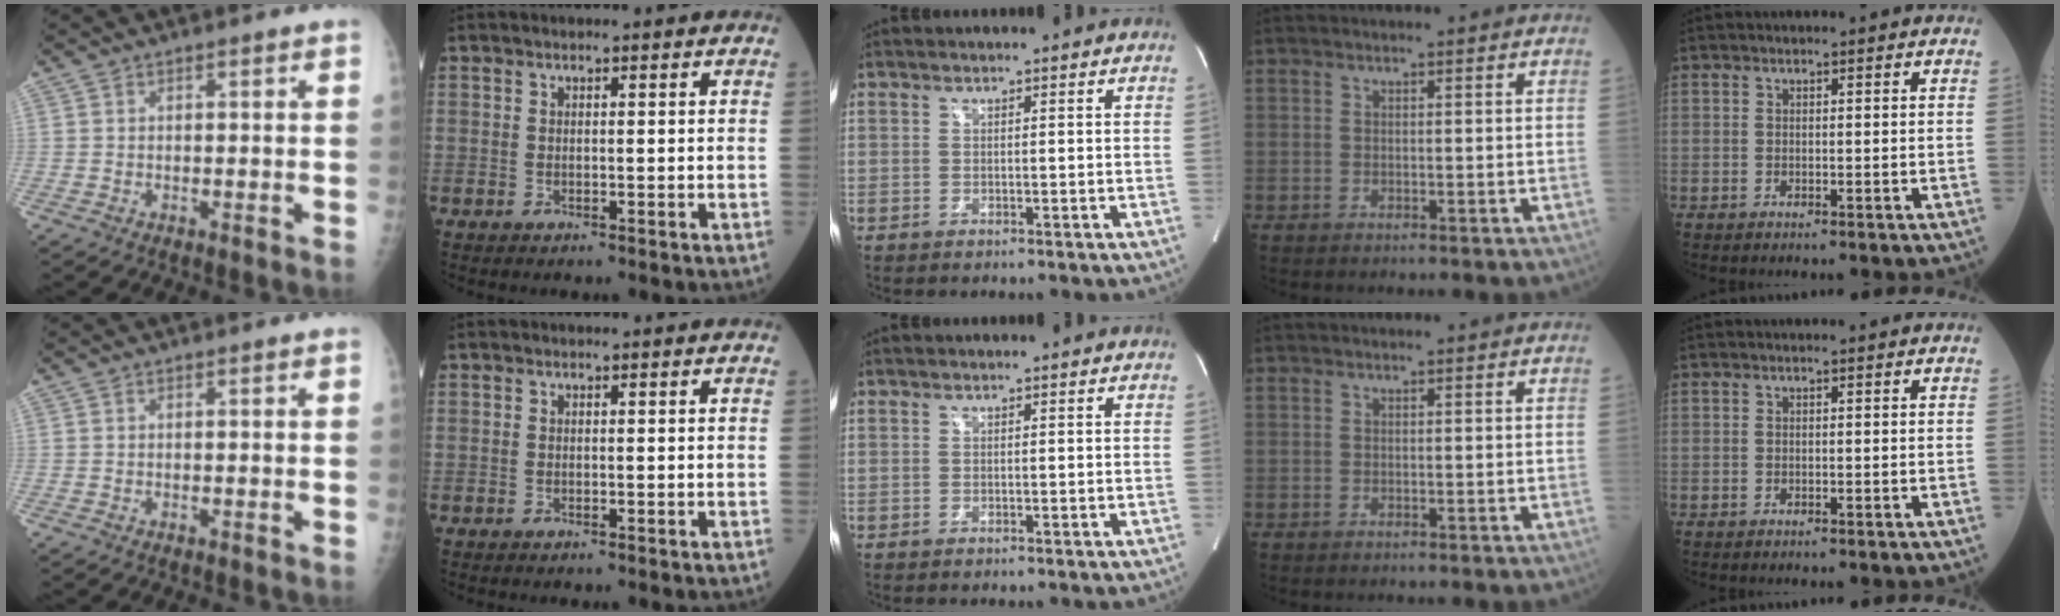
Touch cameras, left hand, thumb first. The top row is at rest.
{}